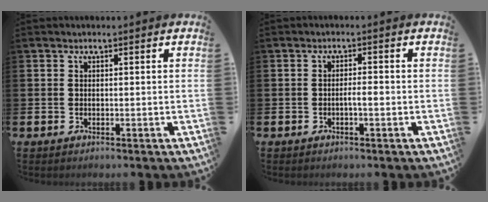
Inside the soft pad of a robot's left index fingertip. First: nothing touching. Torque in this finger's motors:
{"motor_torque": [0.27, 0.23, 0.00, 0.02]}